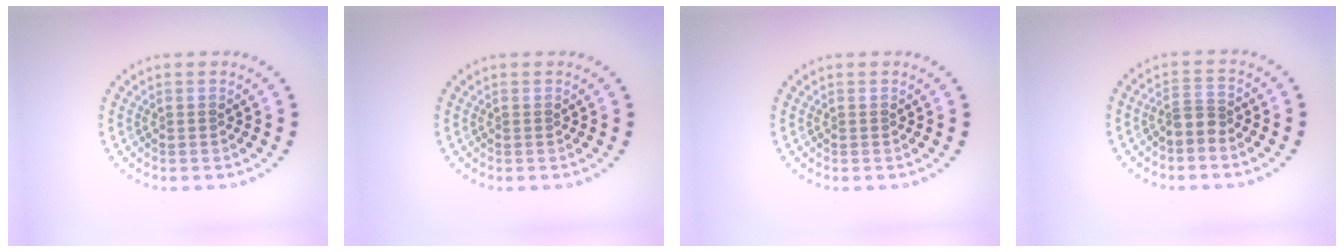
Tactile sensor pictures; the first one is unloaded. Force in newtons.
{"total": 0.0}
{"total": 0.0}
{"total": 1.9, "press": 1.5, "slide": 1.2}